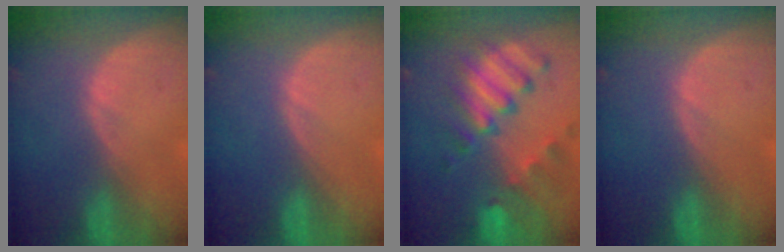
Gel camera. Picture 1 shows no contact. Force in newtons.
{"total": 0.0}
{"total": 10.0, "press": 8.8, "slide": 4.8}
{"total": 0.0}